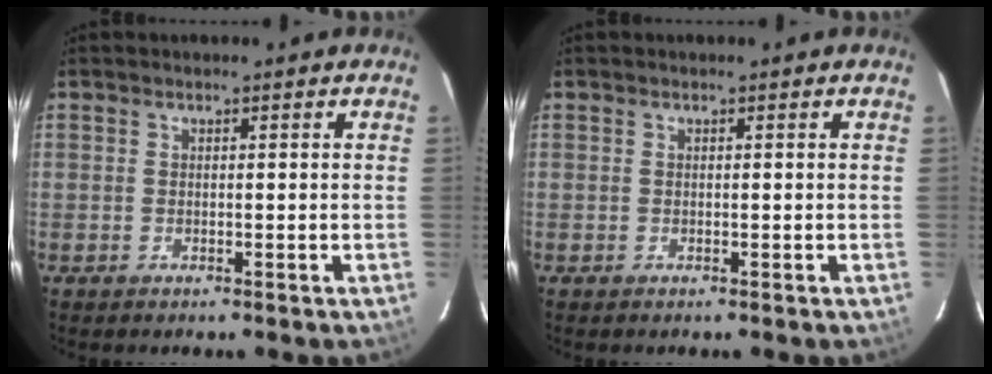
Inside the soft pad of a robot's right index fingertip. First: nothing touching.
{"total": 0.0}